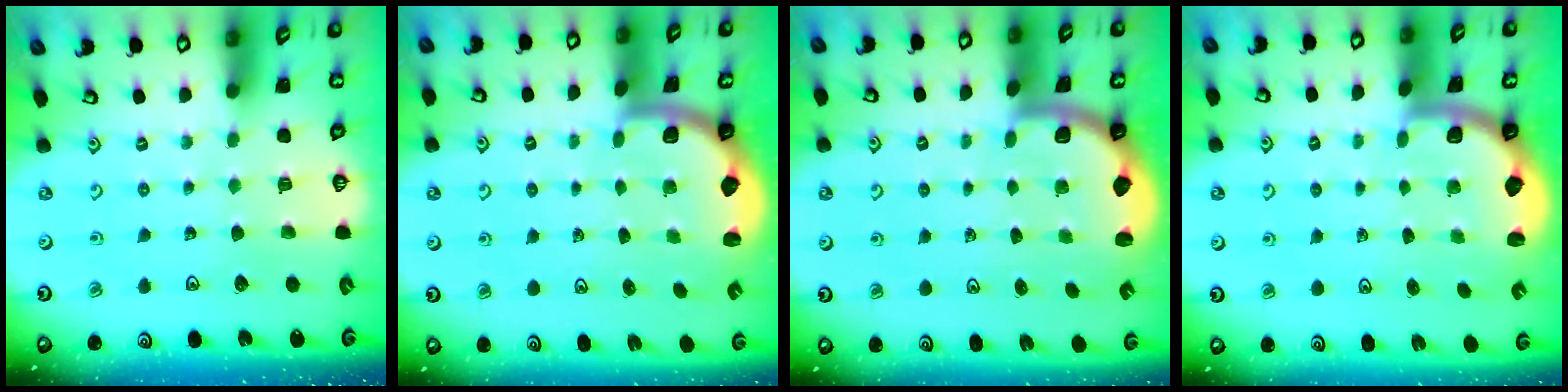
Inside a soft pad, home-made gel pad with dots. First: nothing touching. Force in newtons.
{"total": 2.0, "press": 2.0, "slide": 0.5}
{"total": 1.9, "press": 1.8, "slide": 0.5}
{"total": 1.9, "press": 1.8, "slide": 0.5}